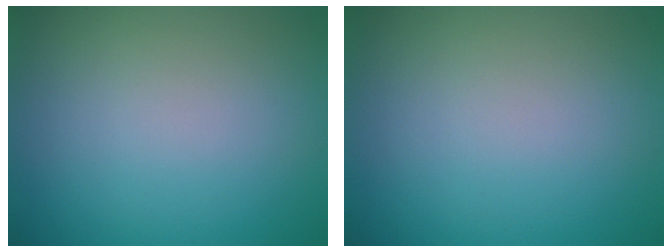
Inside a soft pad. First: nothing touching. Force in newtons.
{"total": 0.0}